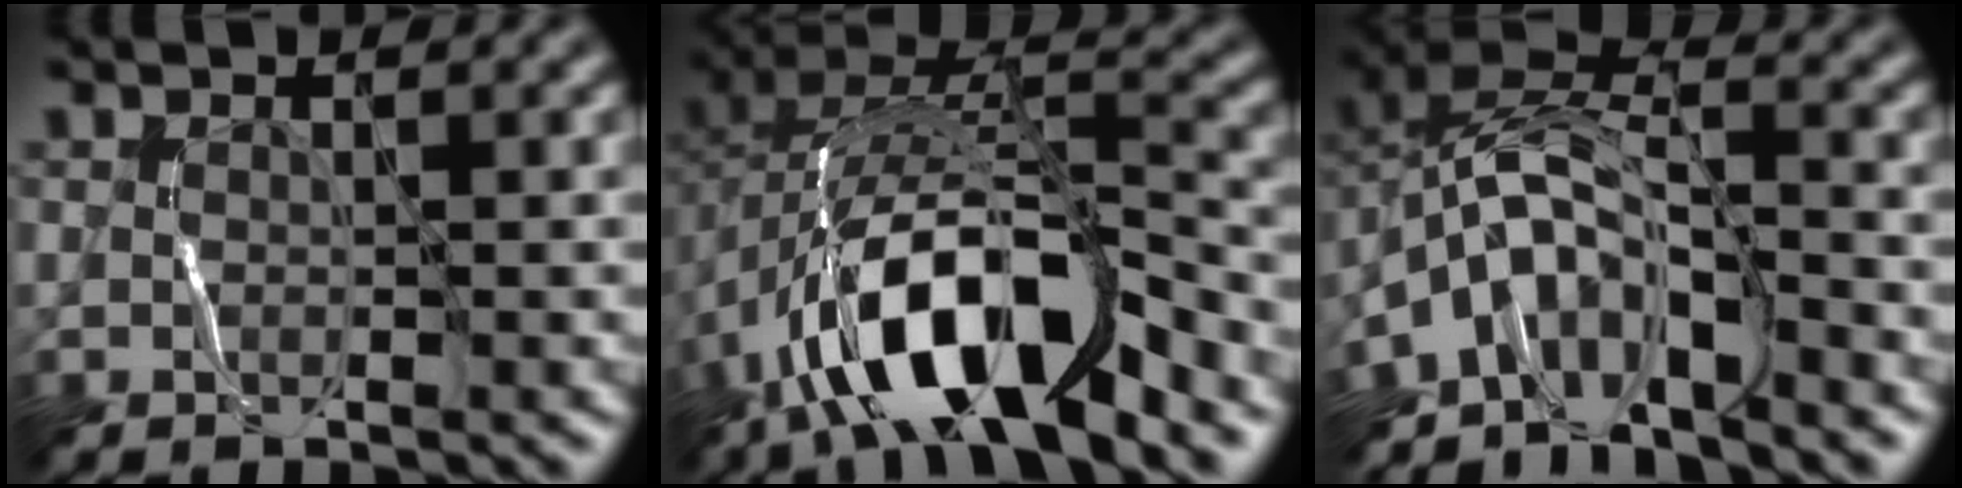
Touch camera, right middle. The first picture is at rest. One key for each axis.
{"total": 11.7, "fx": -5.6, "fy": 4.8, "fz": 9.1, "tx": -0.165, "ty": 0.016, "tz": -0.100}
{"total": 6.9, "fx": -4.4, "fy": 2.8, "fz": 4.6, "tx": -0.077, "ty": 0.015, "tz": -0.093}